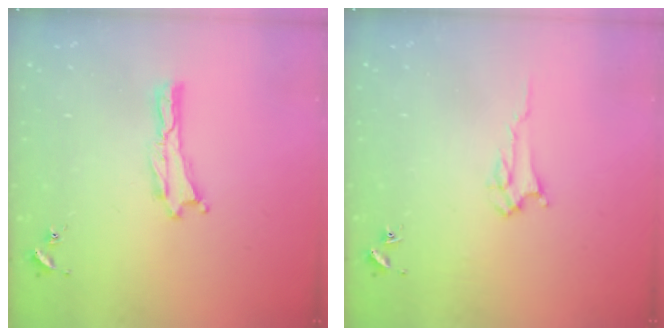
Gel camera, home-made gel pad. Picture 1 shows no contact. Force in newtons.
{"total": 2.8, "press": 2.8, "slide": 0.4}